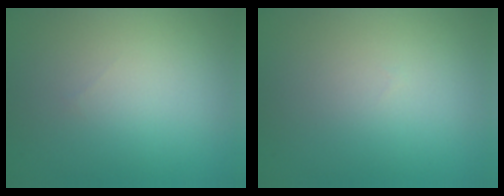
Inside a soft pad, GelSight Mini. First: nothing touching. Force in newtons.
{"total": 0.0}